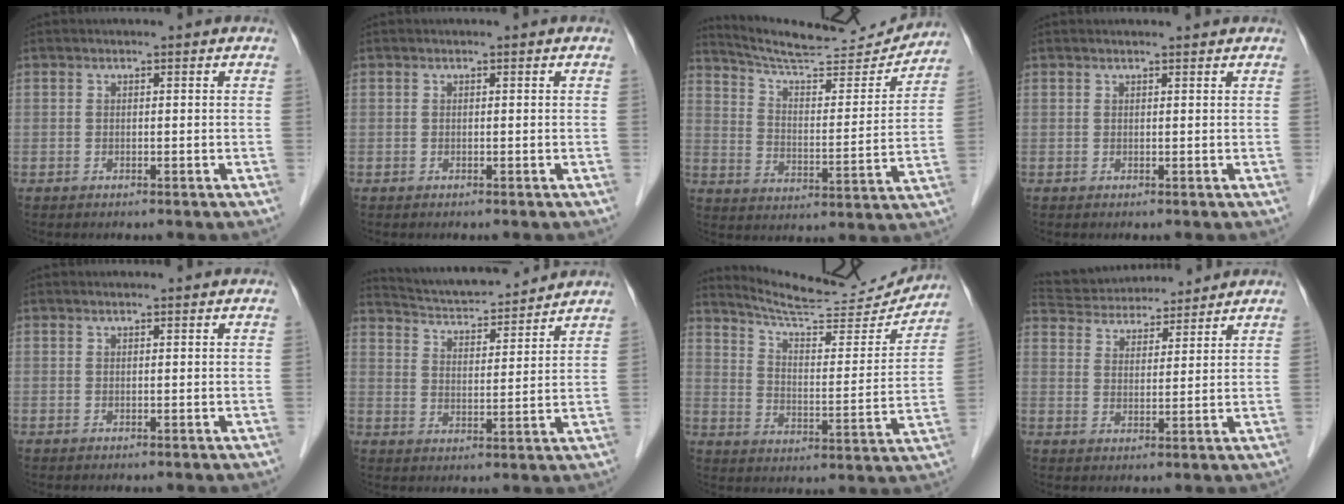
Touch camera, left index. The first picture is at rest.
{"total": 0.0}
{"total": 18.3, "force": [17.5, 1.7, 5.1], "torque": [-0.087, -0.023, 0.255]}
{"total": 1.9, "force": [1.8, 0.1, 0.5], "torque": [-0.009, 0.010, 0.024]}
{"total": 0.8, "force": [0.8, 0.0, 0.3], "torque": [-0.009, 0.012, 0.015]}
{"total": 13.2, "force": [12.6, 1.5, 3.7], "torque": [-0.068, 0.014, 0.198]}
{"total": 17.5, "force": [17.0, 1.5, 4.1], "torque": [-0.070, -0.038, 0.236]}
{"total": 13.0, "force": [12.2, 2.9, 3.5], "torque": [-0.065, 0.036, 0.200]}